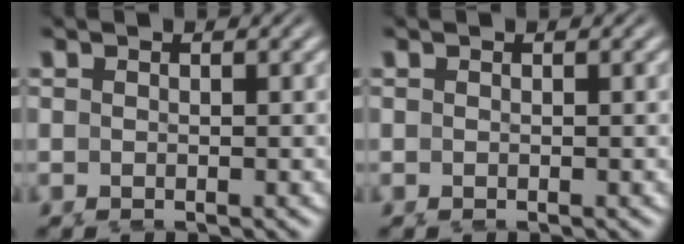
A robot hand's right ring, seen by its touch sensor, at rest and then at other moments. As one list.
[{"total": 0.0}]